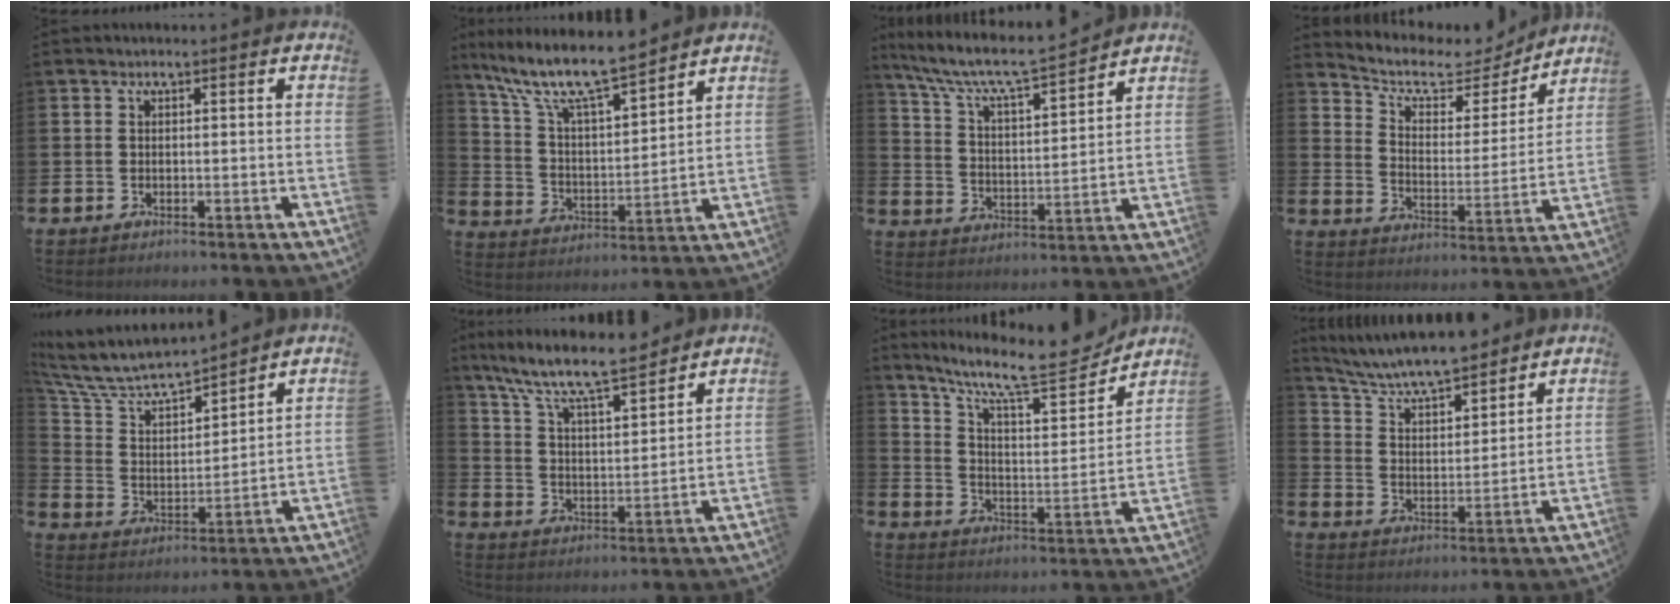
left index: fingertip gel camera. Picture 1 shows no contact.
{"total": 10.4, "force": [9.1, 1.7, 4.6], "torque": [-0.133, -0.053, 0.158]}
{"total": 8.0, "force": [7.3, 0.7, 3.2], "torque": [-0.098, -0.054, 0.123]}
{"total": 6.6, "force": [5.7, 2.7, 1.9], "torque": [-0.069, -0.046, 0.093]}
{"total": 8.2, "force": [7.7, 1.6, 2.4], "torque": [-0.091, -0.057, 0.135]}
{"total": 9.0, "force": [8.3, 0.9, 3.3], "torque": [-0.097, -0.059, 0.141]}
{"total": 11.0, "force": [9.4, 1.8, 5.4], "torque": [-0.122, -0.064, 0.155]}
{"total": 7.1, "force": [6.7, 0.8, 2.1], "torque": [-0.075, -0.046, 0.116]}